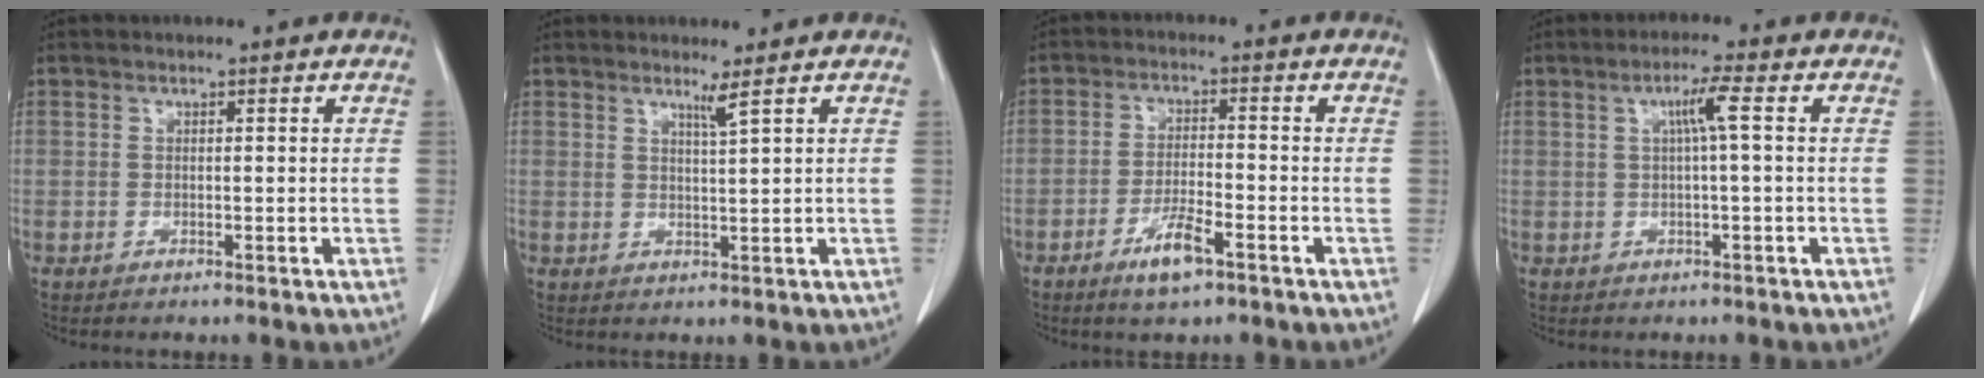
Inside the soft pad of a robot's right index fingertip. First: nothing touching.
{"total": 1.8, "force": [1.3, -0.8, 1.0], "torque": [-0.027, -0.015, 0.027]}
{"total": 5.5, "force": [-3.3, 0.9, 4.3], "torque": [-0.084, -0.005, -0.057]}
{"total": 3.4, "force": [0.6, -0.5, 3.3], "torque": [-0.062, 0.006, 0.012]}